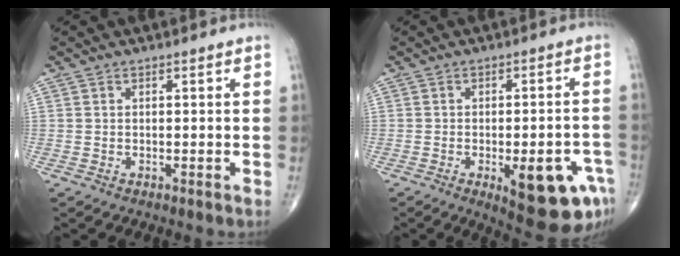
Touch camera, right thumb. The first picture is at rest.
{"total": 13.8, "force": [-5.6, 4.7, 11.7], "torque": [-0.112, 0.017, -0.059]}